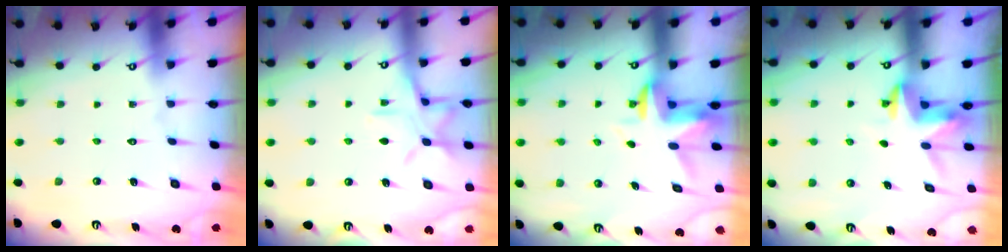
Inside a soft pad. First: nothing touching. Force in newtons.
{"total": 11.2, "press": 11.1, "slide": 0.6}
{"total": 3.1, "press": 3.1, "slide": 0.4}
{"total": 3.8, "press": 3.8, "slide": 0.3}